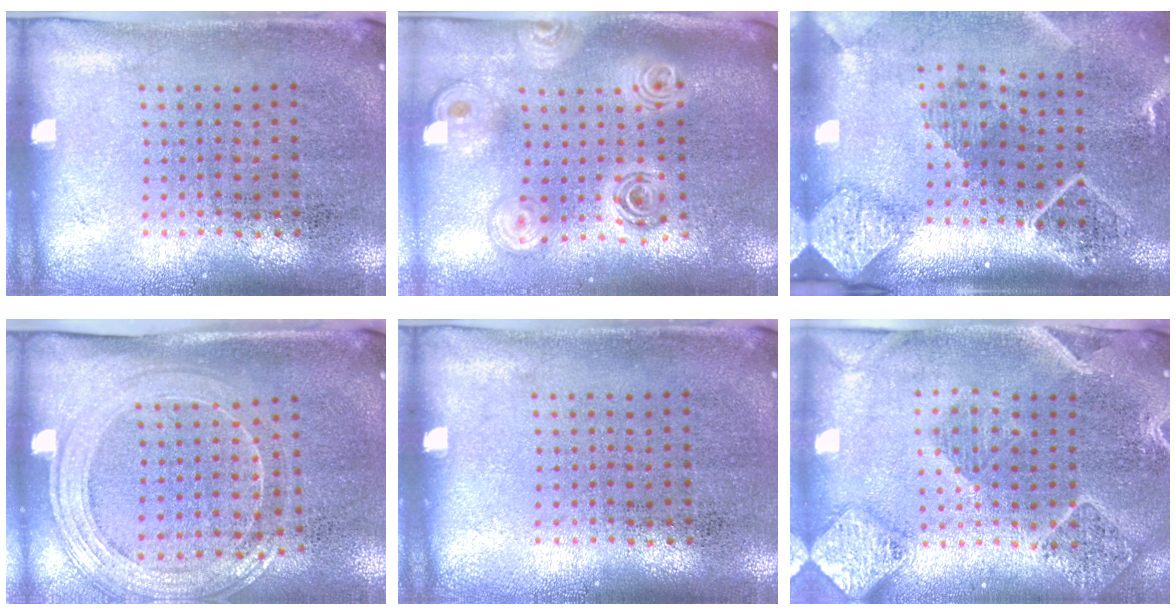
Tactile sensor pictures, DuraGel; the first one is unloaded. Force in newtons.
{"total": 2.4, "press": 1.9, "slide": 1.6}
{"total": 2.6, "press": 1.9, "slide": 1.8}
{"total": 1.7, "press": 1.6, "slide": 0.6}
{"total": 0.0}
{"total": 2.5, "press": 2.3, "slide": 1.1}